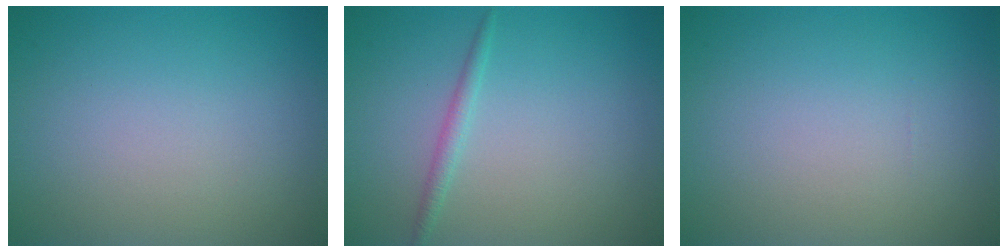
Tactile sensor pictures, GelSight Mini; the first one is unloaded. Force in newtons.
{"total": 1.2, "press": 1.2, "slide": 0.1}
{"total": 0.0}